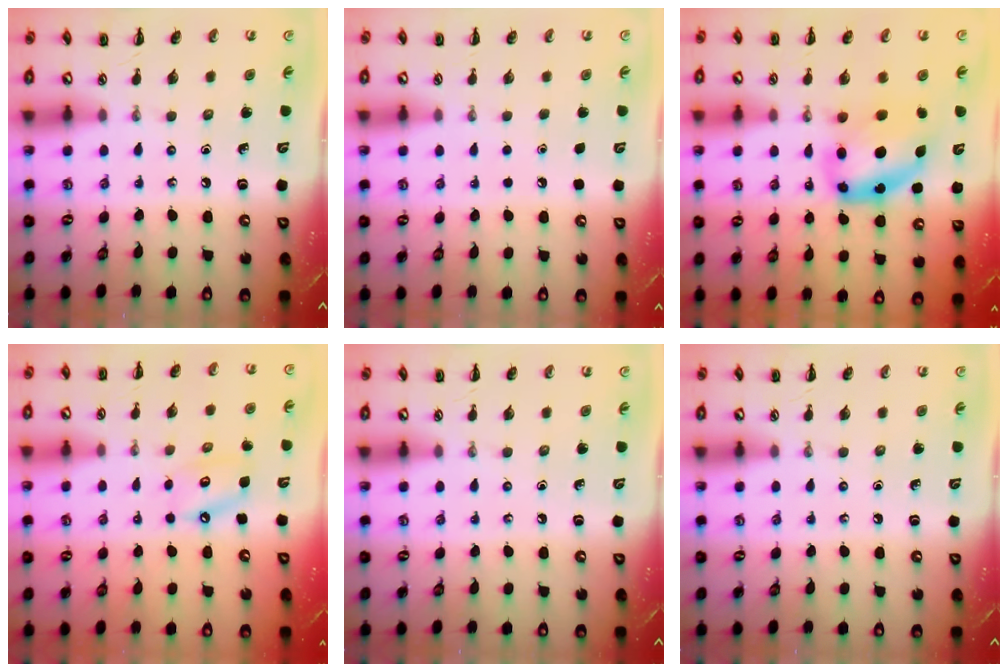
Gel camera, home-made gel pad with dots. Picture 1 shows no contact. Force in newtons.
{"total": 1.7, "press": 1.7, "slide": 0.1}
{"total": 10.6, "press": 10.3, "slide": 2.8}
{"total": 7.6, "press": 7.5, "slide": 0.9}
{"total": 0.0}
{"total": 0.0}